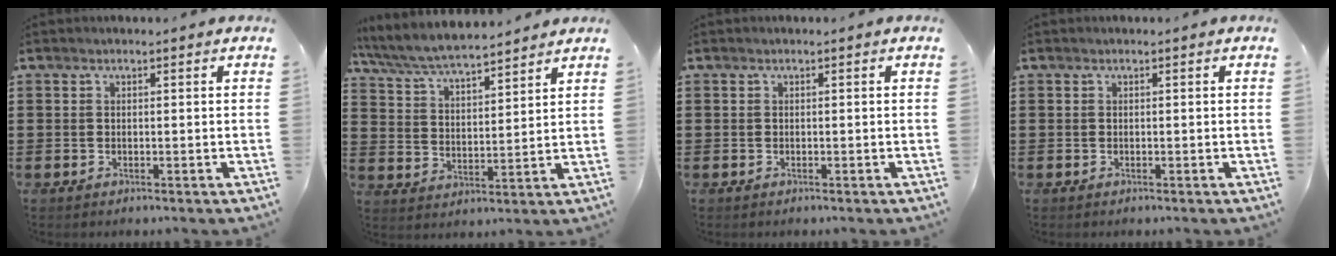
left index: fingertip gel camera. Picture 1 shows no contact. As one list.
[{"total": 6.7, "force": [6.3, 0.5, 2.2], "torque": [-0.068, -0.034, 0.110]}, {"total": 0.0}, {"total": 0.0}]